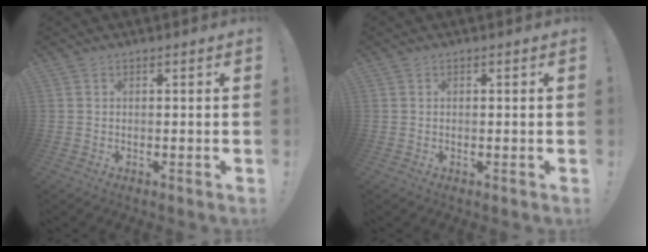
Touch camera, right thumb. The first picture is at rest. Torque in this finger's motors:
{"motor_torque": [0.12, 0.14, 0.08, -0.06, 0.00]}